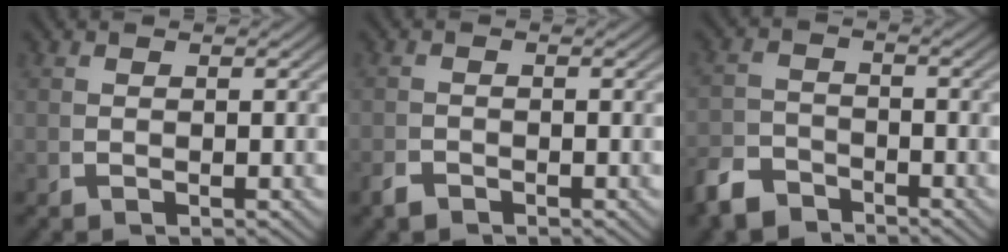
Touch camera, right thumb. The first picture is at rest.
{"total": 1.2, "force": [-1.2, 0.1, -0.1], "torque": [0.006, -0.004, -0.022]}
{"total": 4.1, "force": [-3.7, 1.6, 0.6], "torque": [0.006, -0.011, -0.066]}